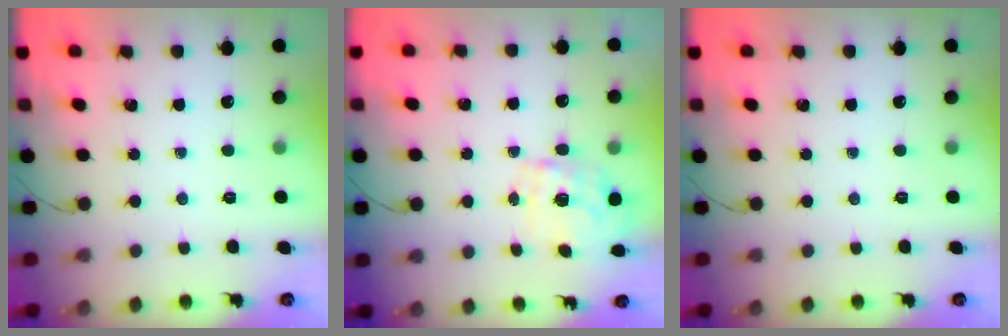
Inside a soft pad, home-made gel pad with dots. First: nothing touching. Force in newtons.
{"total": 2.1, "press": 0.6, "slide": 2.0}
{"total": 0.0}